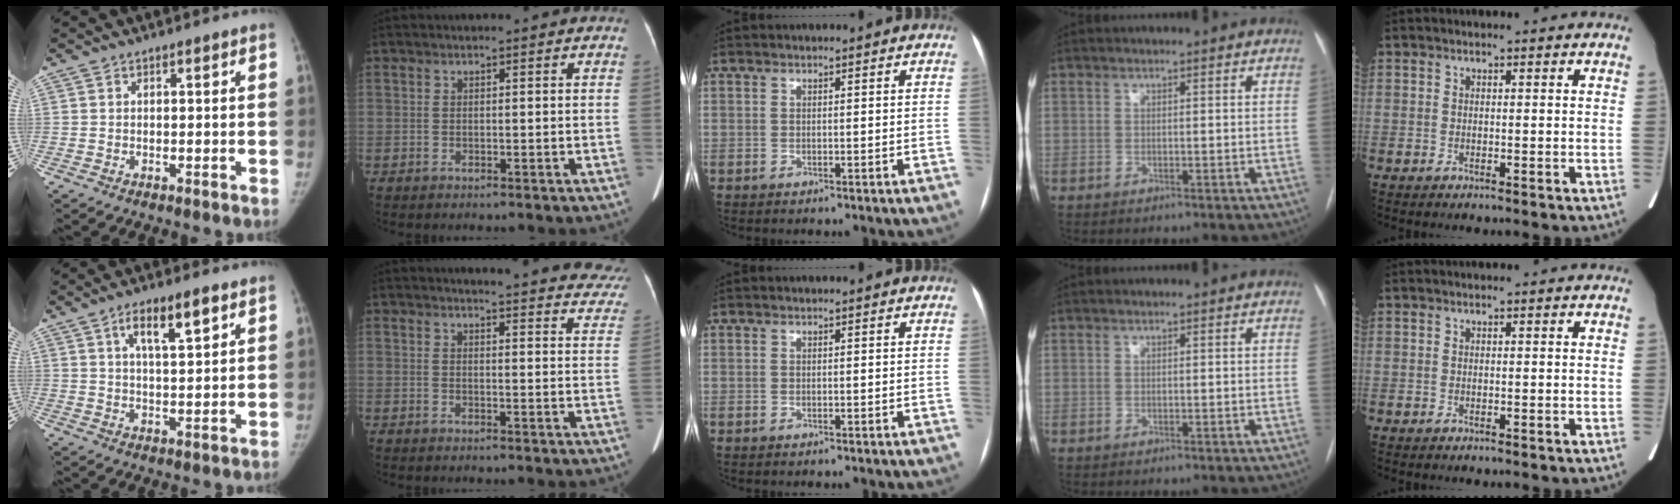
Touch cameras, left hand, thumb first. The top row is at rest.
{"thumb": {"total": 7.8, "force": [3.9, 2.3, 6.3], "torque": [-0.096, -0.012, 0.066]}, "index": {"total": 20.7, "force": [19.6, 3.4, 5.5], "torque": [-0.047, -0.071, 0.202]}}